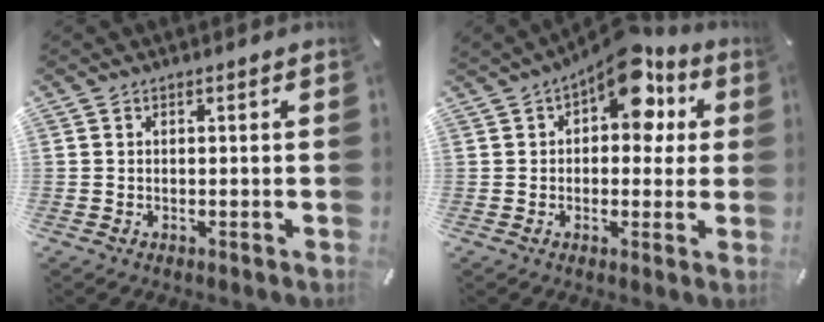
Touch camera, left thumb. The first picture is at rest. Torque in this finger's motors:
{"motor_torque": [1.07, 1.56, 1.92, -0.83, 0.21]}